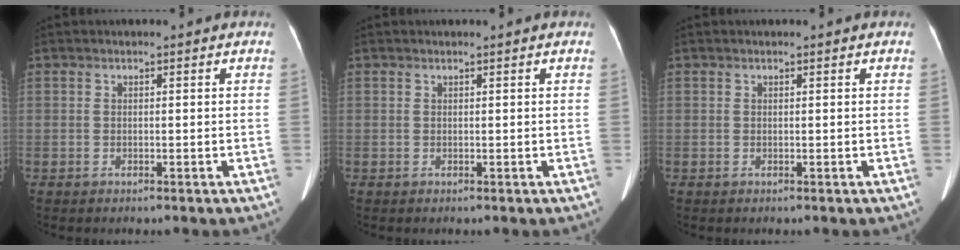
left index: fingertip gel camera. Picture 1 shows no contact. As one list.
[{"total": 0.0}, {"total": 0.0}]